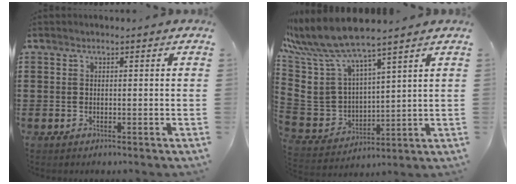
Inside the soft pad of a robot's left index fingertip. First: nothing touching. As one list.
[{"total": 10.5, "force": [8.4, 3.5, 5.4], "torque": [-0.161, -0.053, 0.148]}]